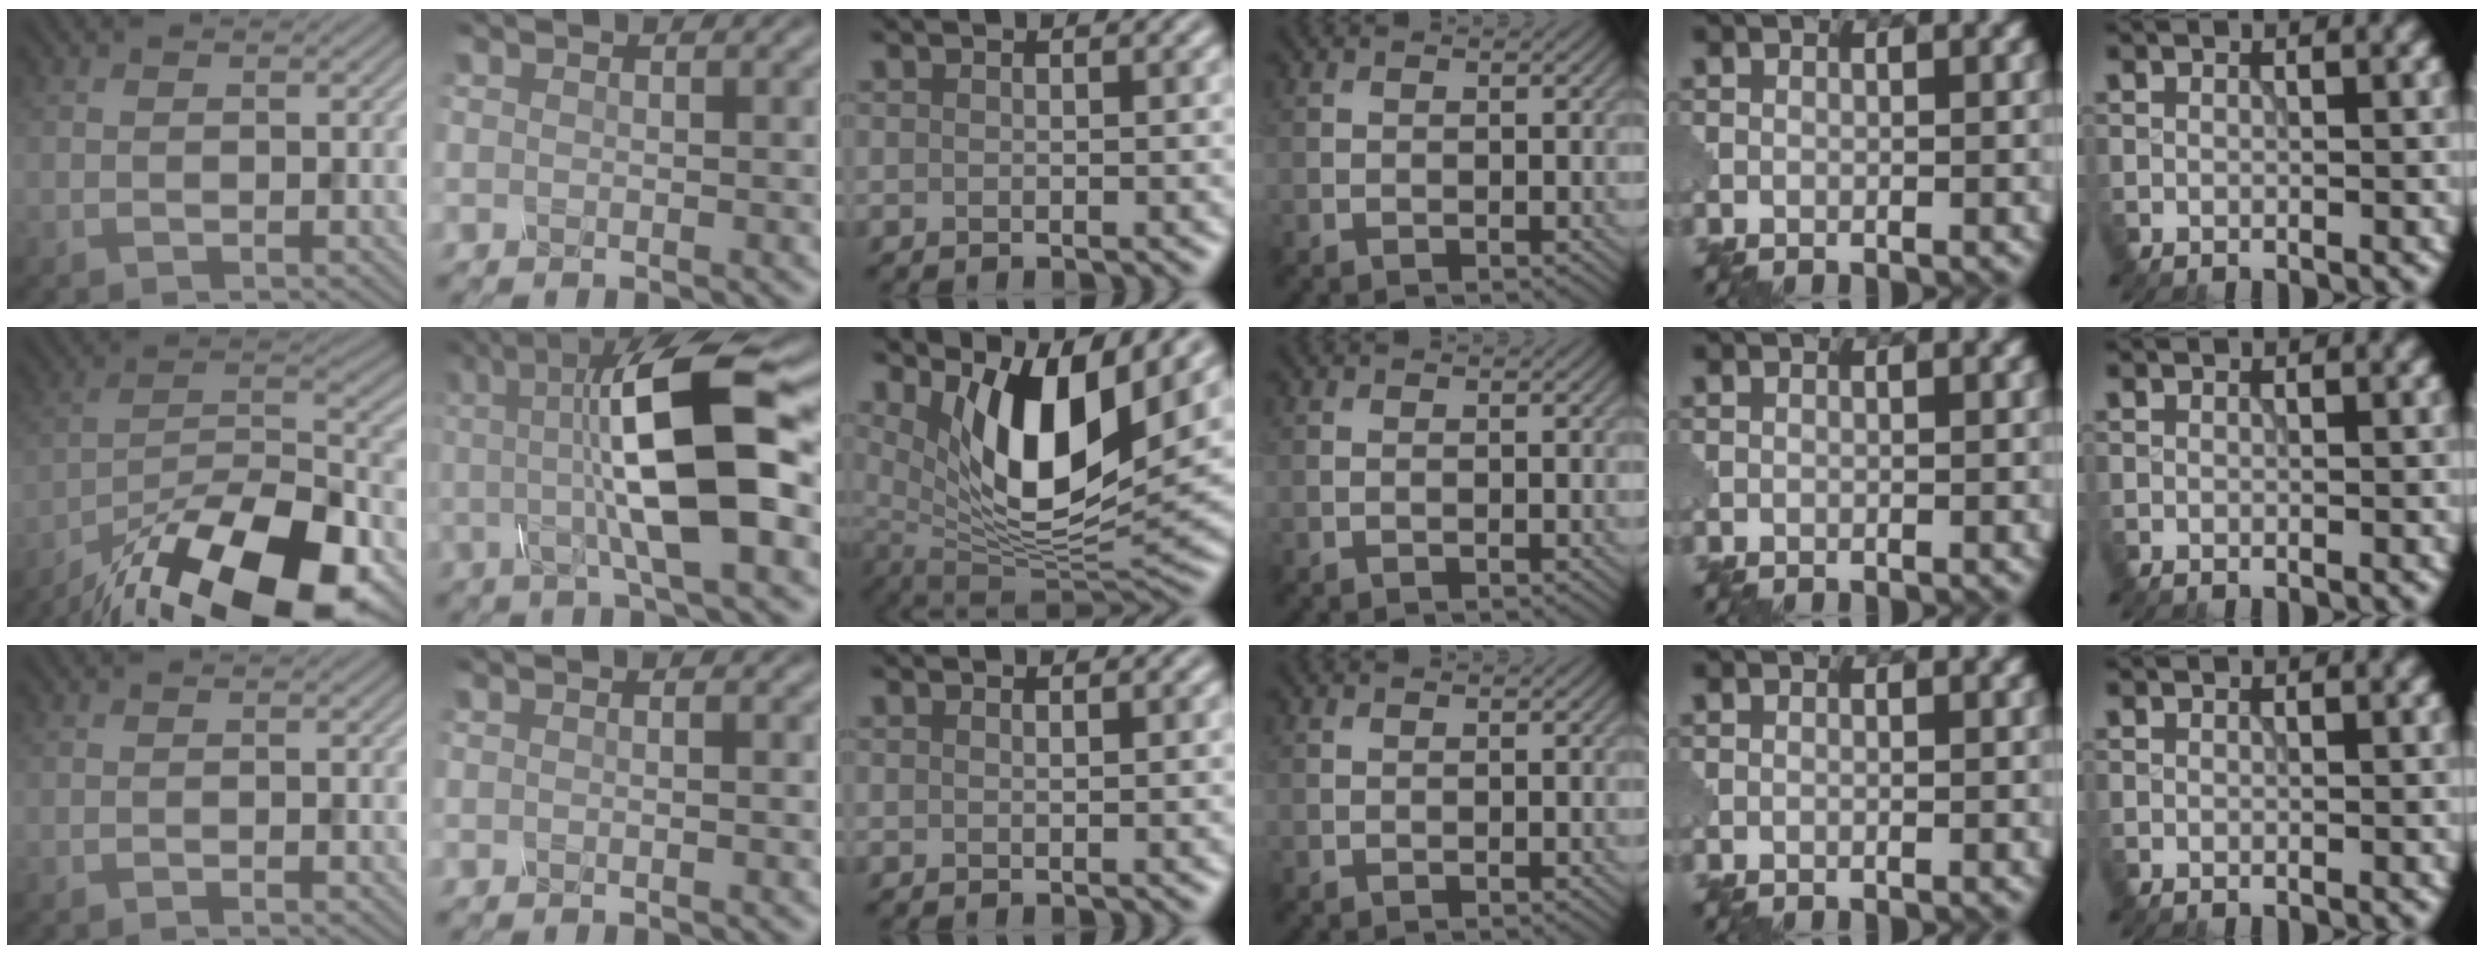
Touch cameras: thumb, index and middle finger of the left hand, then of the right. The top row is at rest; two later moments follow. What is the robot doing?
{"motion": "disassemble", "object": "glue stick"}